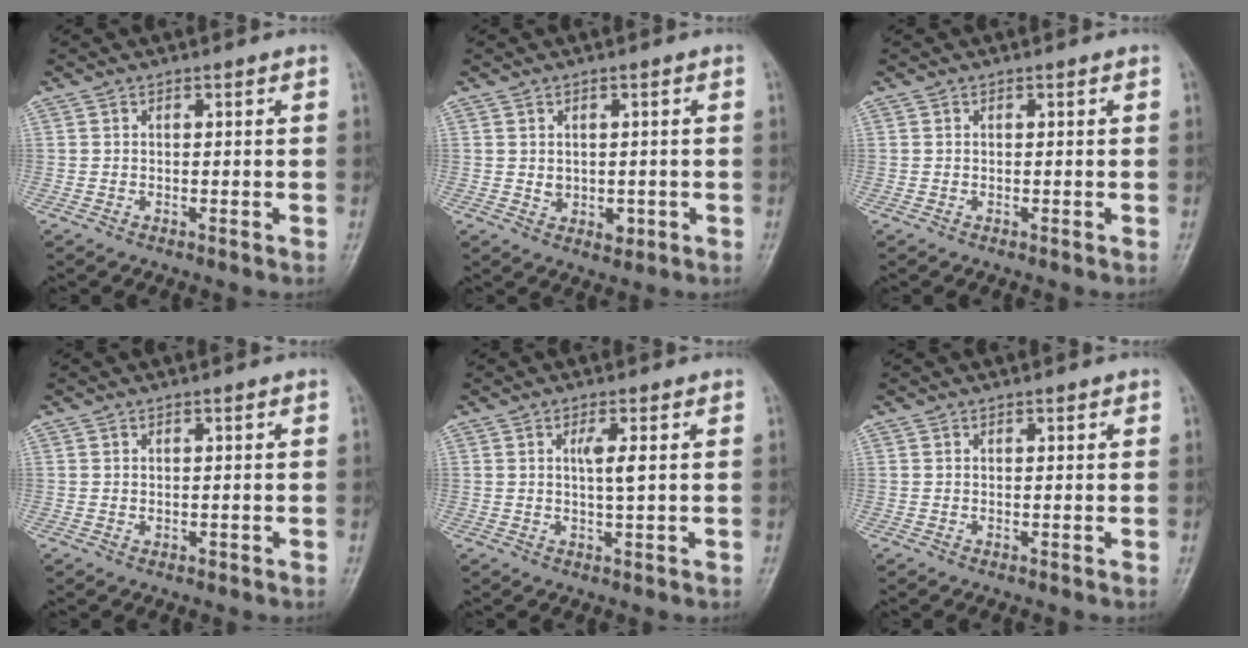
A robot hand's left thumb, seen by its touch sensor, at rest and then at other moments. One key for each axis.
{"total": 3.3, "fx": -0.2, "fy": 2.6, "fz": 2.0, "tx": -0.018, "ty": -0.003, "tz": 0.007}
{"total": 0.0}
{"total": 0.6, "fx": 0.0, "fy": 0.5, "fz": 0.4, "tx": -0.006, "ty": -0.001, "tz": 0.002}
{"total": 3.0, "fx": 0.7, "fy": 0.2, "fz": 2.9, "tx": -0.058, "ty": -0.004, "tz": 0.013}
{"total": 0.6, "fx": 0.4, "fy": 0.3, "fz": 0.3, "tx": -0.003, "ty": -0.002, "tz": 0.003}